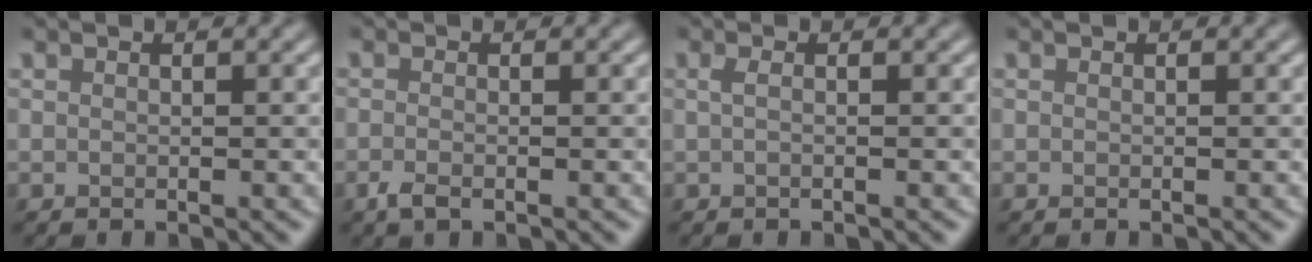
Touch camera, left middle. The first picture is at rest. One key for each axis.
{"total": 1.4, "fx": -0.8, "fy": 0.4, "fz": 1.0, "tx": -0.023, "ty": -0.003, "tz": -0.018}
{"total": 0.9, "fx": 0.0, "fy": 0.3, "fz": 0.9, "tx": -0.015, "ty": 0.000, "tz": -0.002}
{"total": 0.0}